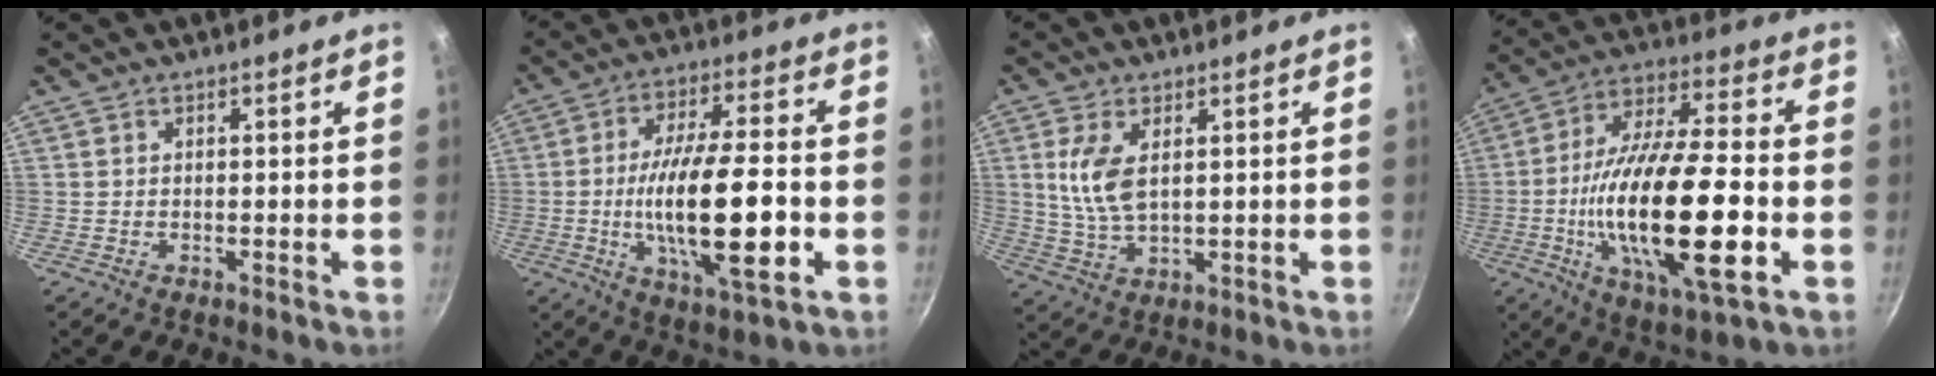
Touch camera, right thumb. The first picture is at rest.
{"total": 18.8, "force": [-3.4, 5.6, 17.7], "torque": [-0.300, 0.012, -0.060]}
{"total": 7.9, "force": [2.1, 3.9, 6.6], "torque": [-0.131, -0.012, 0.046]}
{"total": 25.0, "force": [-5.0, 8.0, 23.1], "torque": [-0.415, 0.017, -0.089]}